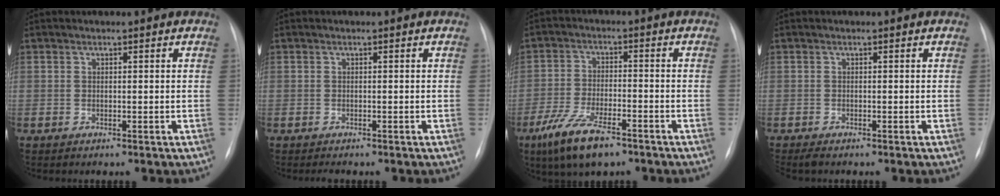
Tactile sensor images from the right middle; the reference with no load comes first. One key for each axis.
{"total": 0.7, "fx": -0.7, "fy": 0.1, "fz": 0.3, "tx": -0.007, "ty": -0.003, "tz": -0.009}
{"total": 9.5, "fx": -6.2, "fy": 2.8, "fz": 6.7, "tx": -0.138, "ty": -0.015, "tz": -0.108}
{"total": 1.6, "fx": -1.3, "fy": 0.4, "fz": 0.8, "tx": -0.017, "ty": -0.005, "tz": -0.018}